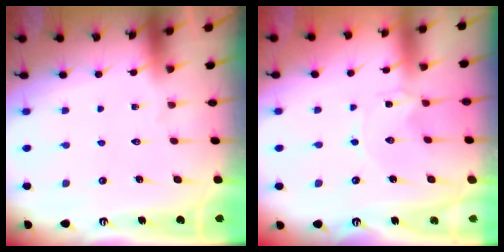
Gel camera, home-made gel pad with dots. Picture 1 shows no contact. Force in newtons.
{"total": 0.0}